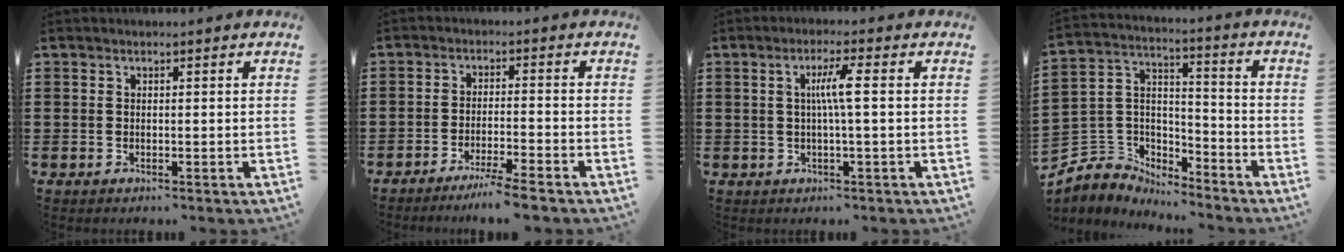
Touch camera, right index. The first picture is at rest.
{"total": 4.5, "force": [-4.0, -0.6, 2.1], "torque": [-0.041, -0.013, -0.077]}
{"total": 4.1, "force": [0.2, -0.1, 4.1], "torque": [-0.078, -0.002, -0.002]}
{"total": 5.0, "force": [-3.9, 3.1, -0.2], "torque": [-0.036, -0.010, -0.086]}